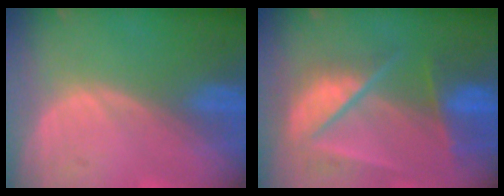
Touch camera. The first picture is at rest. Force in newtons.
{"total": 9.8, "press": 8.2, "slide": 5.3}